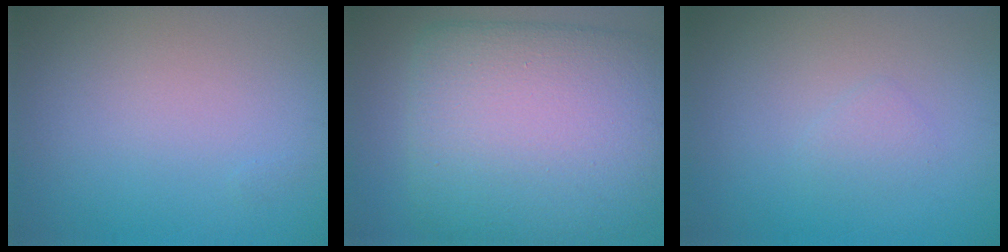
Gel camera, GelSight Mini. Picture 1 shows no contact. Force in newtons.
{"total": 13.4, "press": 13.4, "slide": 0.3}
{"total": 0.9, "press": 0.9, "slide": 0.1}